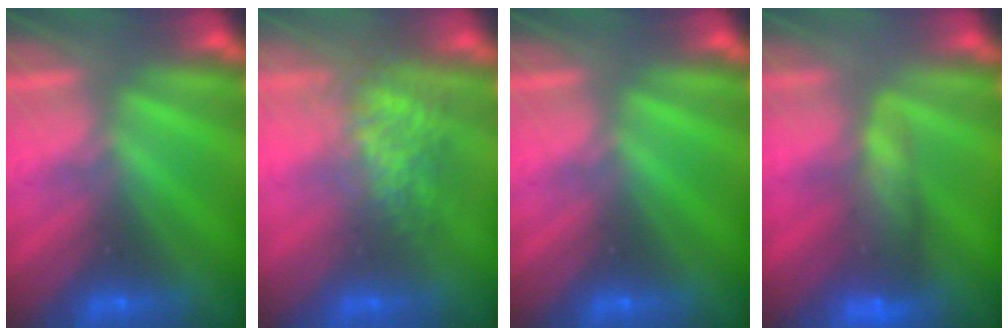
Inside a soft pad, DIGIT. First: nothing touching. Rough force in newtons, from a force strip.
{"total": 3.8}
{"total": 0.0}
{"total": 9.7}